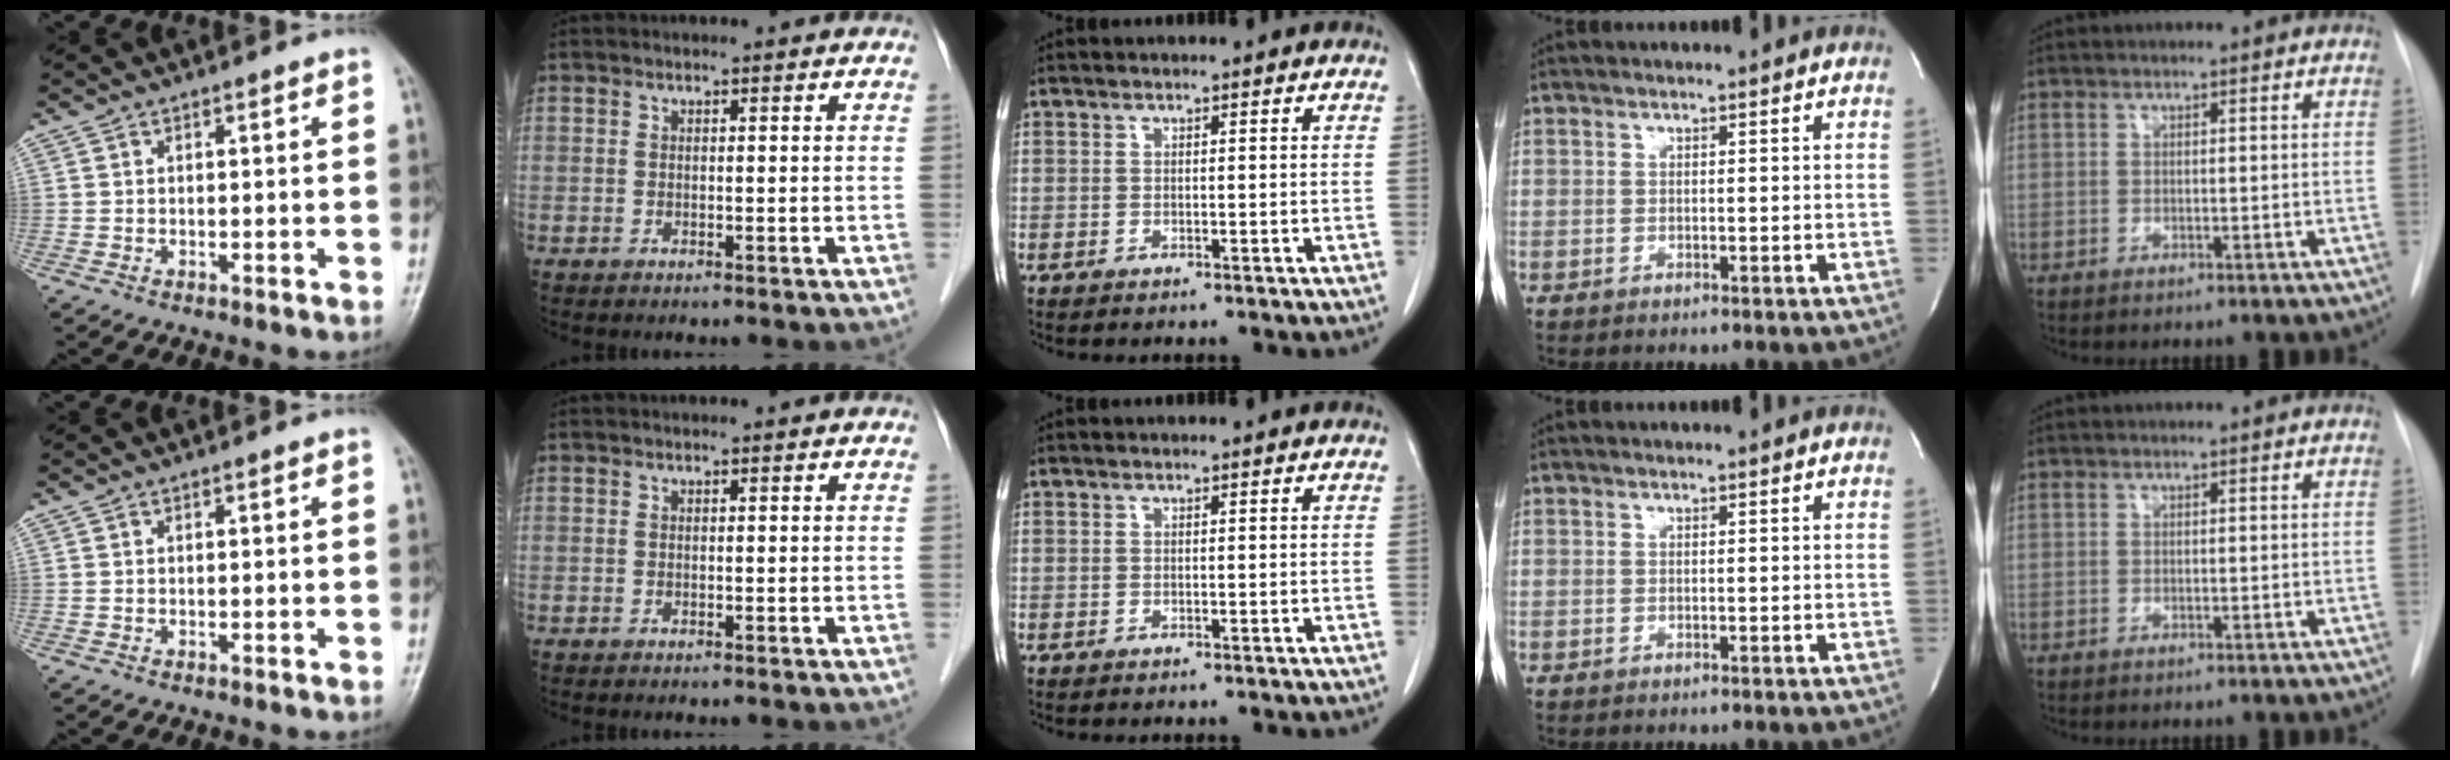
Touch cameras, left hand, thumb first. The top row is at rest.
{}